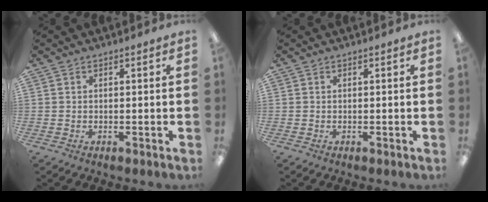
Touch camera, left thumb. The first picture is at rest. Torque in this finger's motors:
{"motor_torque": [-0.01, 0.01, 0.01, -0.01, 0.00]}